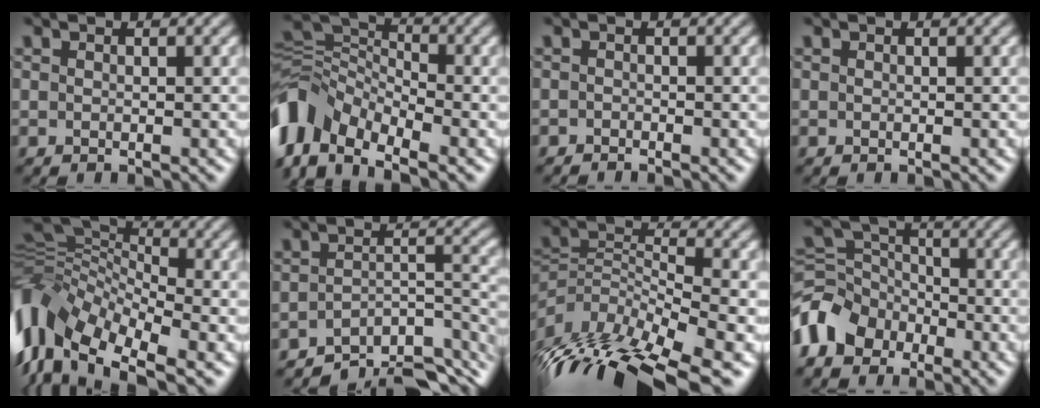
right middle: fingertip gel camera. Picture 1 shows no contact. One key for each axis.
{"total": 10.3, "fx": -4.6, "fy": 6.3, "fz": 6.7, "tx": -0.138, "ty": 0.000, "tz": -0.108}
{"total": 0.7, "fx": -0.7, "fy": 0.1, "fz": 0.0, "tx": 0.002, "ty": -0.004, "tz": -0.014}
{"total": 0.0}
{"total": 12.9, "fx": -4.8, "fy": 7.5, "fz": 9.3, "tx": -0.210, "ty": 0.004, "tz": -0.107}
{"total": 7.7, "fx": -6.6, "fy": 2.2, "fz": 3.3, "tx": -0.039, "ty": -0.013, "tz": -0.100}
{"total": 12.3, "fx": -7.3, "fy": 4.5, "fz": 8.9, "tx": -0.184, "ty": 0.008, "tz": -0.122}
{"total": 6.9, "fx": -4.0, "fy": 4.7, "fz": 2.9, "tx": -0.063, "ty": 0.001, "tz": -0.101}